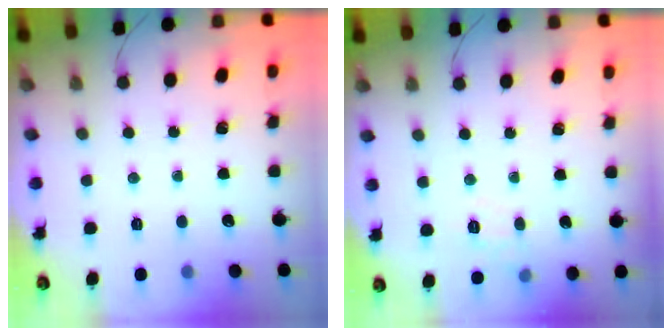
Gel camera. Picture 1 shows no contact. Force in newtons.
{"total": 6.7, "press": 6.5, "slide": 1.5}